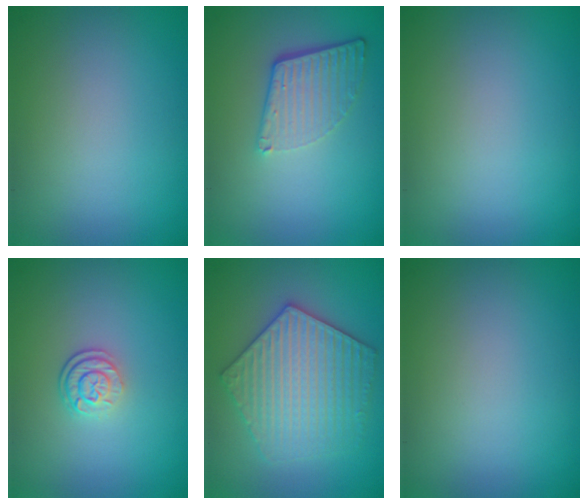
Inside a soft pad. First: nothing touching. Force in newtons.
{"total": 4.1, "press": 2.9, "slide": 2.8}
{"total": 0.0}
{"total": 2.5, "press": 1.9, "slide": 1.6}
{"total": 6.1, "press": 6.1, "slide": 0.9}
{"total": 0.0}